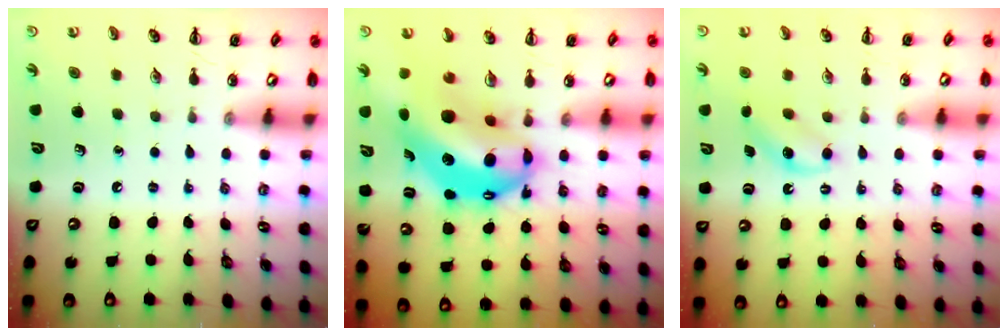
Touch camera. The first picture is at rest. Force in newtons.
{"total": 14.5, "press": 14.1, "slide": 3.4}
{"total": 4.6, "press": 4.4, "slide": 1.5}